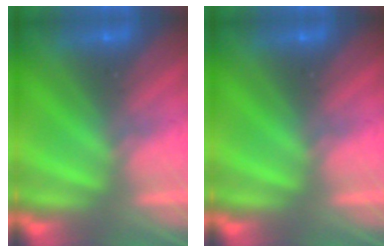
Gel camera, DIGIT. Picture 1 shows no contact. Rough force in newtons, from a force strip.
{"total": 0.0}